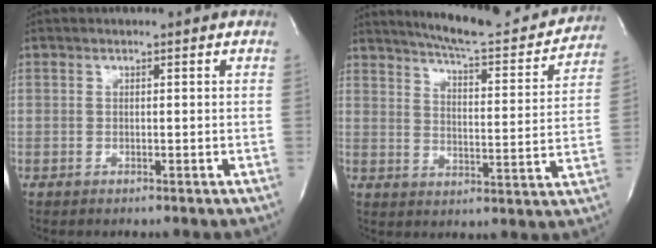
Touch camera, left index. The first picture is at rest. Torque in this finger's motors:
{"motor_torque": [0.34, -0.45, 0.22, 0.06]}